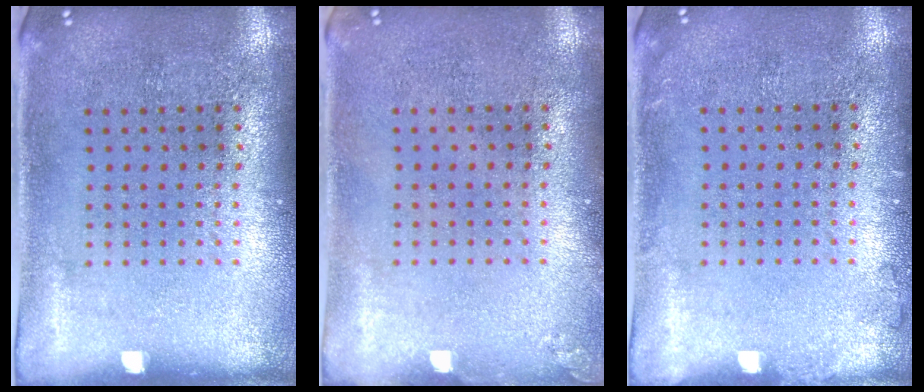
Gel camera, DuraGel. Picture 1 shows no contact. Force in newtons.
{"total": 0.6, "press": 0.6, "slide": 0.0}
{"total": 0.8, "press": 0.7, "slide": 0.2}